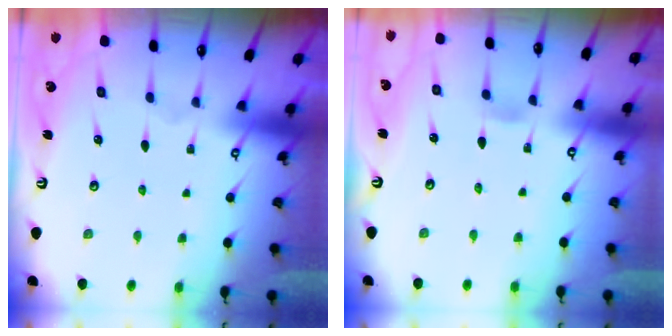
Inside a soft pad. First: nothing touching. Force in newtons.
{"total": 2.9, "press": 2.9, "slide": 0.3}